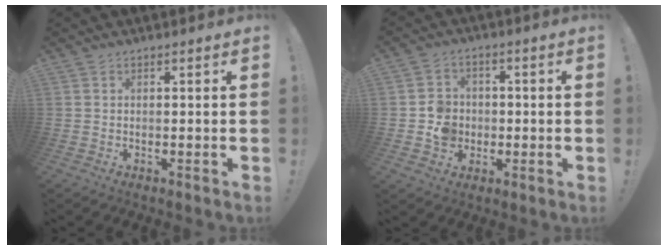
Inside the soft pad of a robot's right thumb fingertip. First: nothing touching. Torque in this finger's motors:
{"motor_torque": [0.08, 0.02, 0.48, -0.24, 0.01]}